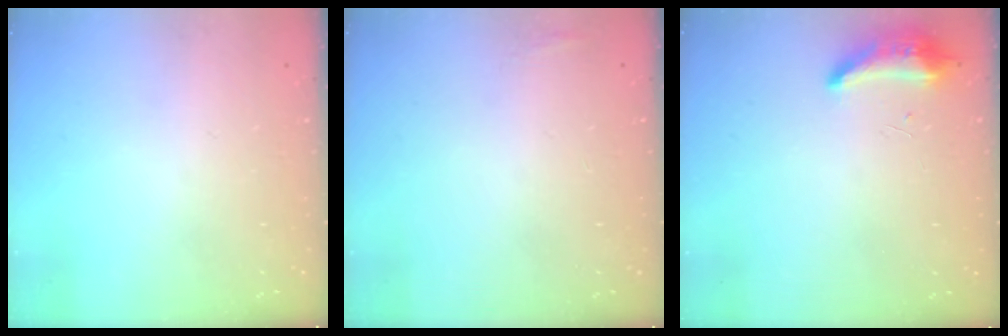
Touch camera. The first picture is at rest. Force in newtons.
{"total": 9.7, "press": 4.2, "slide": 8.8}
{"total": 8.5, "press": 8.4, "slide": 1.6}